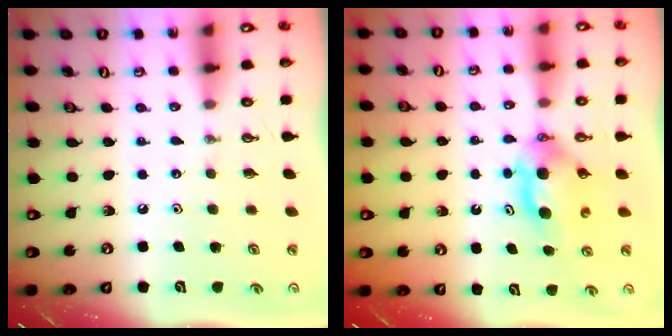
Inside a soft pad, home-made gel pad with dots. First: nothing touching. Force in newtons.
{"total": 6.8, "press": 5.9, "slide": 3.2}